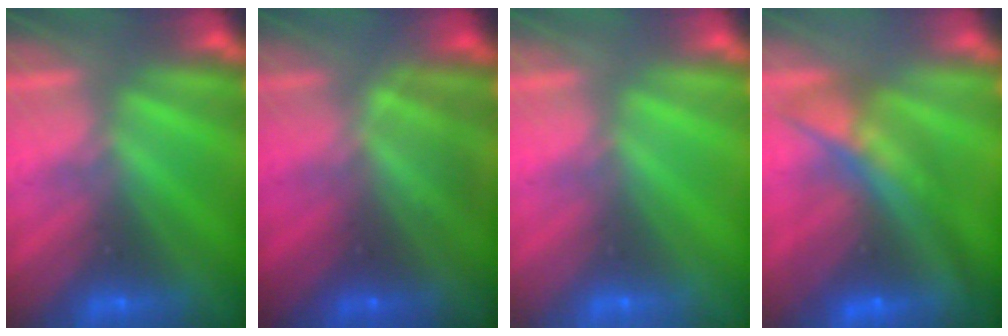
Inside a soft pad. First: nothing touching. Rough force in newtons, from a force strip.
{"total": 1.7}
{"total": 1.7}
{"total": 11.3}